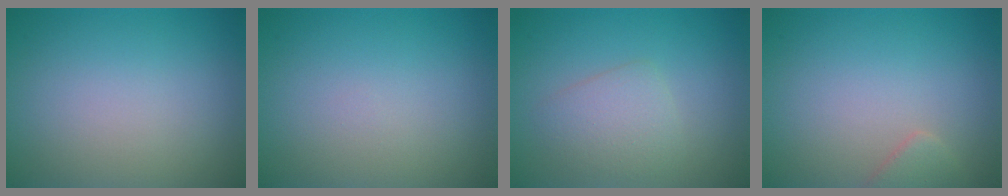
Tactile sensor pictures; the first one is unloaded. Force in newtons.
{"total": 0.0}
{"total": 2.6, "press": 2.6, "slide": 0.1}
{"total": 1.4, "press": 1.4, "slide": 0.1}